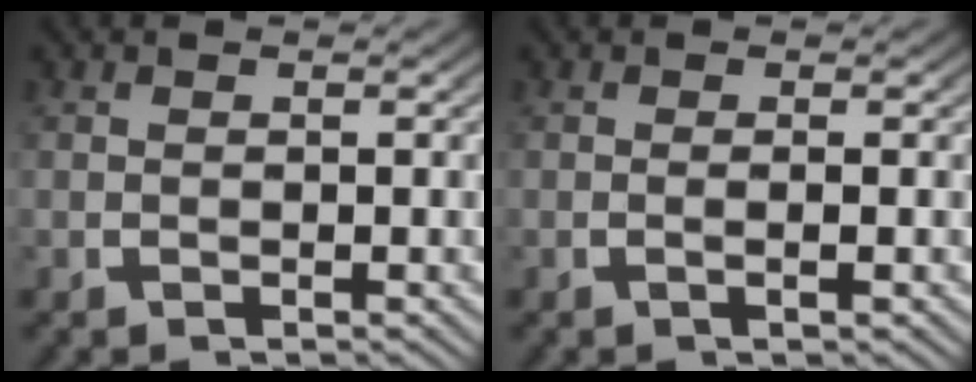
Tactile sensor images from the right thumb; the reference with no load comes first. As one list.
[{"total": 0.9, "force": [0.0, 0.0, 0.9], "torque": [-0.018, 0.006, -0.003]}]